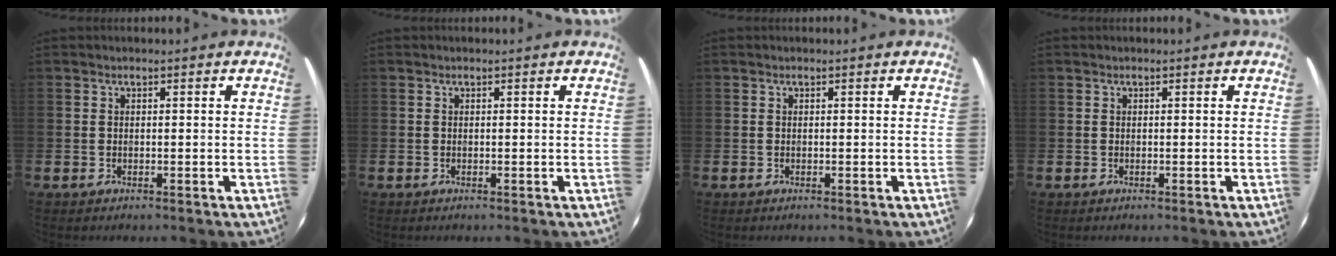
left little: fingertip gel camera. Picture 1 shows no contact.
{"total": 0.0}
{"total": 0.0}
{"total": 0.0}